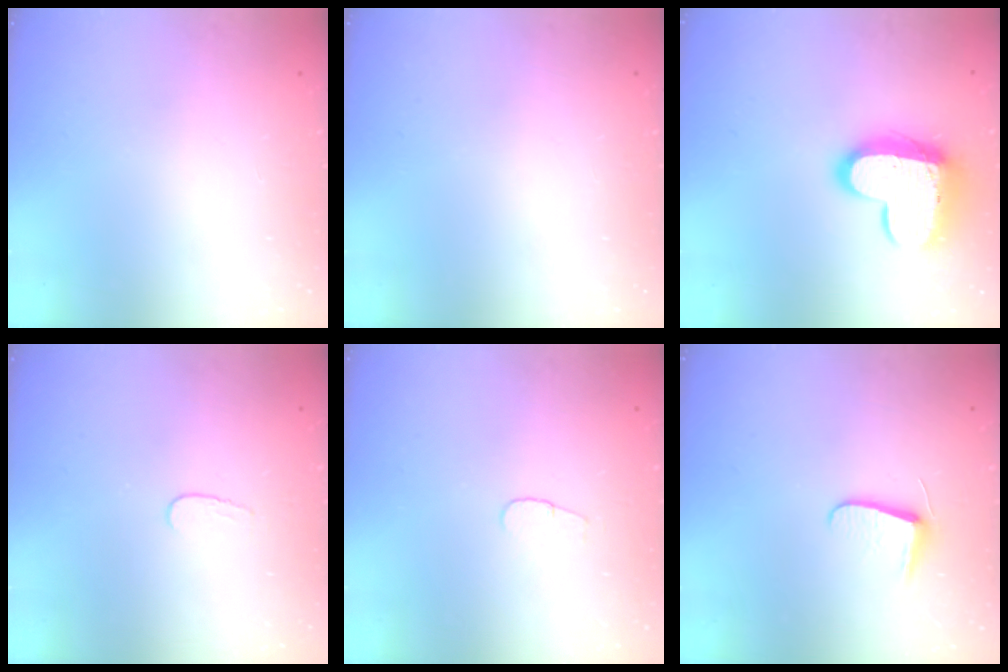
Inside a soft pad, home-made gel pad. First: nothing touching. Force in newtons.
{"total": 0.0}
{"total": 14.4, "press": 14.4, "slide": 1.1}
{"total": 3.6, "press": 3.5, "slide": 0.4}
{"total": 3.6, "press": 3.6, "slide": 0.4}
{"total": 6.2, "press": 6.1, "slide": 0.7}